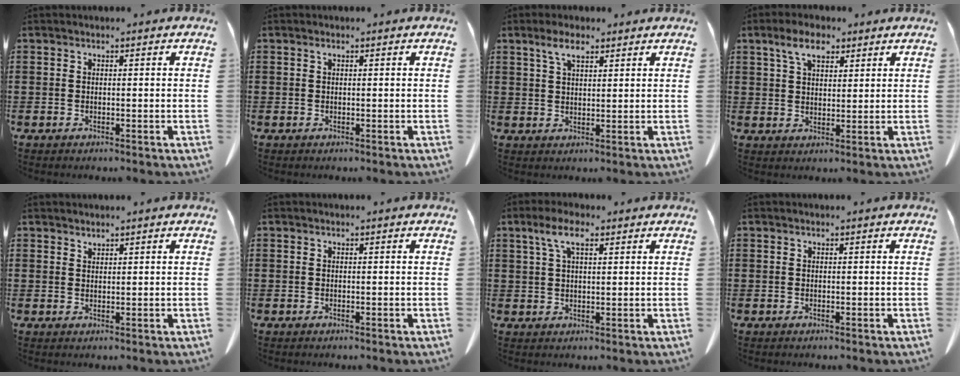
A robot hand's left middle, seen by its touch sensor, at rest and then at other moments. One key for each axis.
{"total": 0.0}
{"total": 4.3, "fx": 2.9, "fy": 1.4, "fz": 2.9, "tx": -0.064, "ty": 0.003, "tz": 0.054}
{"total": 6.0, "fx": 3.9, "fy": 2.8, "fz": 3.6, "tx": -0.076, "ty": 0.004, "tz": 0.070}
{"total": 1.2, "fx": 1.2, "fy": 0.0, "fz": 0.0, "tx": -0.003, "ty": -0.004, "tz": 0.025}
{"total": 0.0}
{"total": 5.4, "fx": 3.0, "fy": 1.7, "fz": 4.2, "tx": -0.091, "ty": 0.005, "tz": 0.054}
{"total": 0.0}